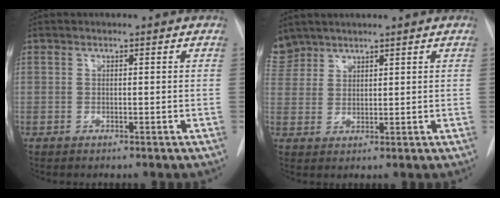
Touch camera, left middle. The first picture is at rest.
{"total": 5.1, "force": [4.4, 2.5, 0.1], "torque": [-0.001, 0.012, 0.096]}